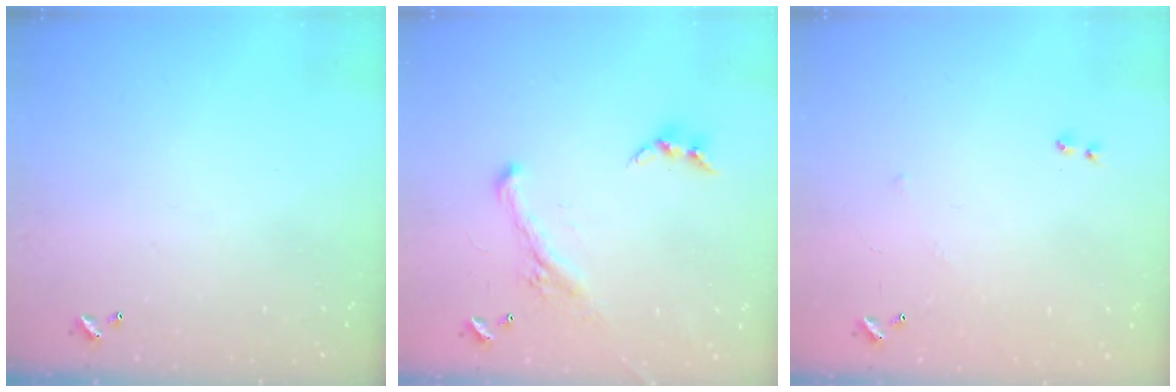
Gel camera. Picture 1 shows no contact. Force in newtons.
{"total": 1.9, "press": 1.3, "slide": 1.4}
{"total": 7.7, "press": 7.7, "slide": 0.8}